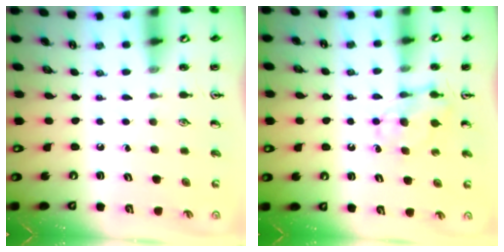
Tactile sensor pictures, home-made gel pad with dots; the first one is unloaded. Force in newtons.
{"total": 4.7, "press": 4.6, "slide": 0.8}